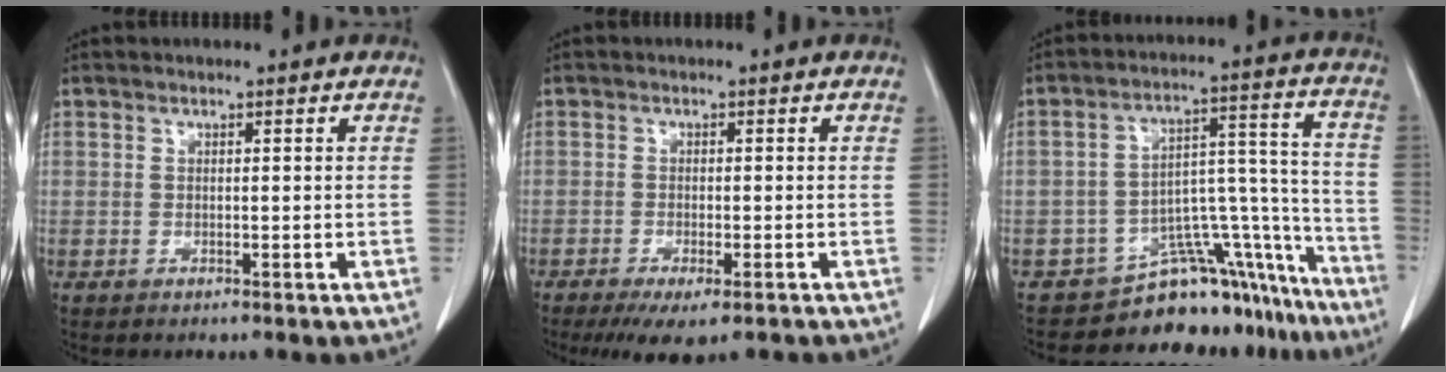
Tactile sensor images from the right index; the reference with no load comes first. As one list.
[{"total": 6.8, "force": [-5.0, 1.8, 4.4], "torque": [-0.054, -0.013, -0.074]}, {"total": 14.7, "force": [-13.6, 5.2, 2.3], "torque": [0.017, 0.094, -0.193]}]